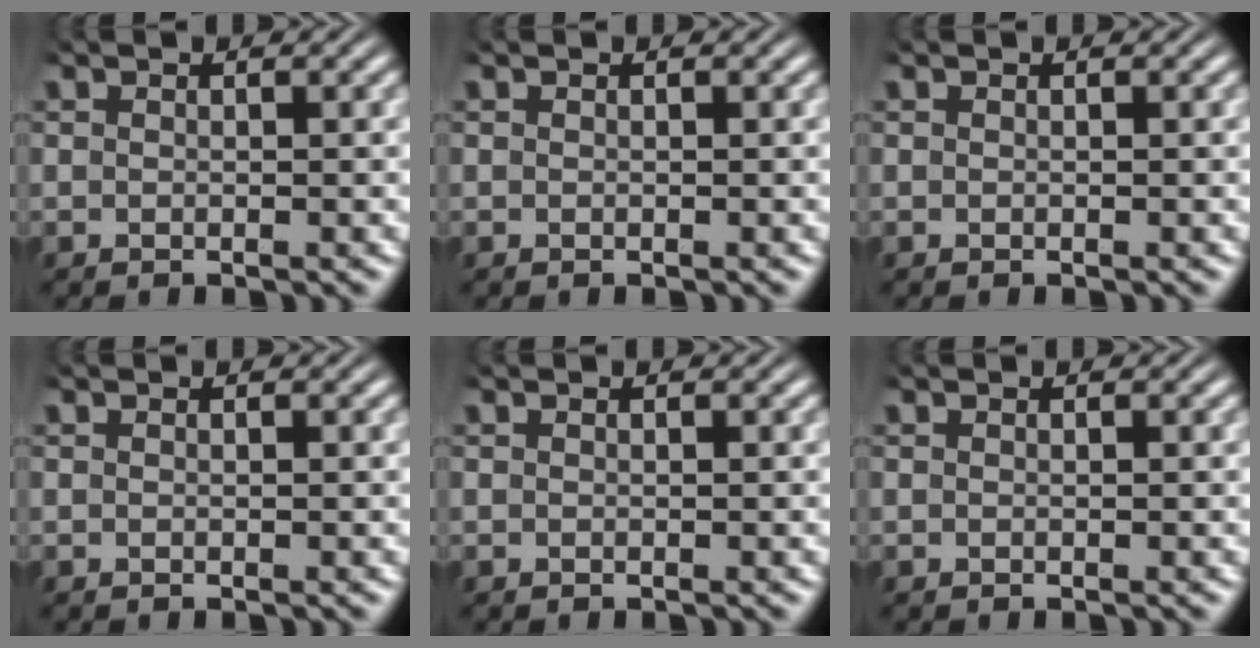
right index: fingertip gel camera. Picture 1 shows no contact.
{"total": 0.0}
{"total": 0.0}
{"total": 0.0}
{"total": 0.0}
{"total": 0.0}